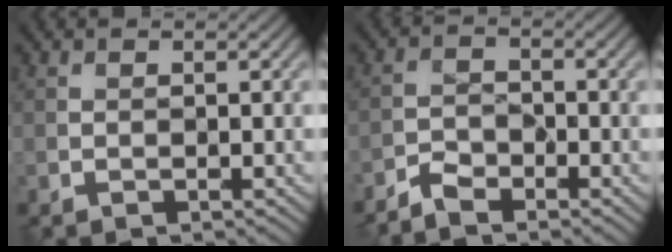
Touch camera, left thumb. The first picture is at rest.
{"total": 3.0, "force": [-2.6, 0.9, 1.0], "torque": [-0.020, -0.003, -0.063]}